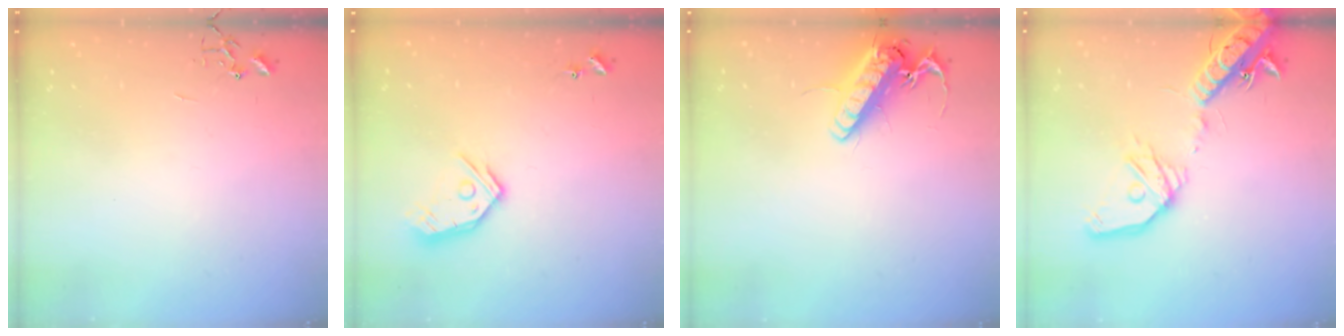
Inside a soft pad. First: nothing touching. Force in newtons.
{"total": 12.2, "press": 12.1, "slide": 1.5}
{"total": 14.6, "press": 14.4, "slide": 2.6}
{"total": 20.1, "press": 19.7, "slide": 3.9}